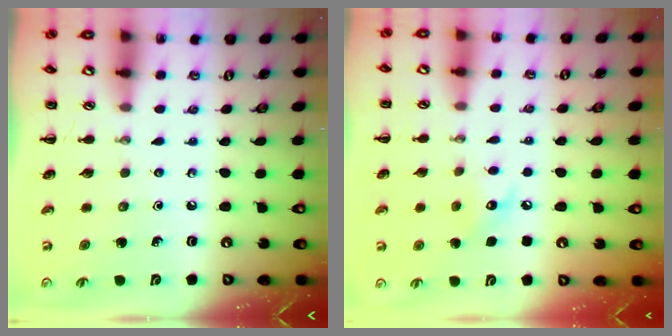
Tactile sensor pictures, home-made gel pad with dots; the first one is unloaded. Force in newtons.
{"total": 6.8, "press": 6.7, "slide": 1.1}